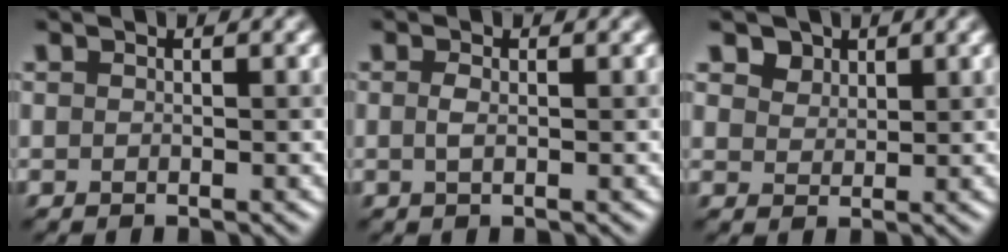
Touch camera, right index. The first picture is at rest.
{"total": 0.8, "force": [0.3, 0.3, 0.6], "torque": [-0.013, 0.006, 0.005]}
{"total": 2.9, "force": [2.4, 1.6, 0.5], "torque": [-0.019, -0.007, 0.049]}